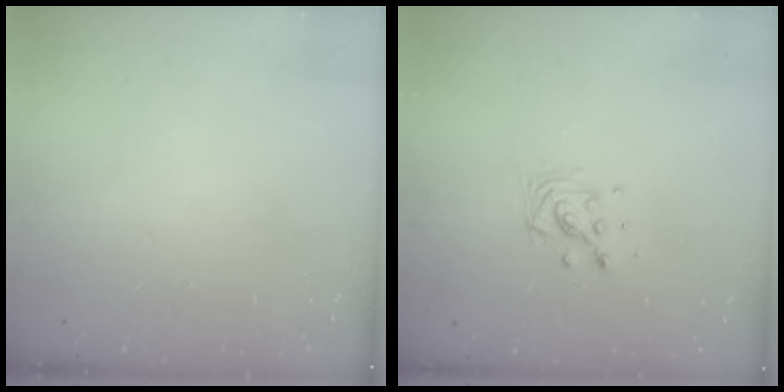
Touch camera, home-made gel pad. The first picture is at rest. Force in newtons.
{"total": 7.7, "press": 7.3, "slide": 2.4}